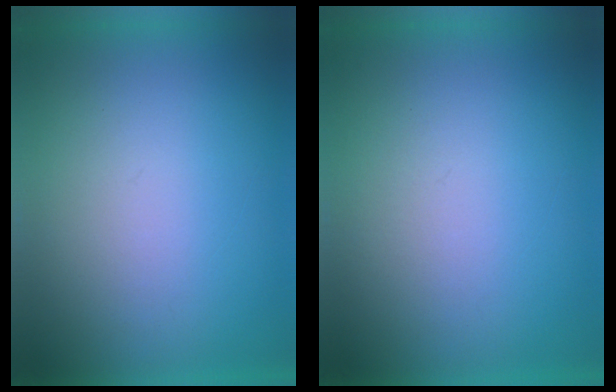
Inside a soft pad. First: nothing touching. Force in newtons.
{"total": 1.1}